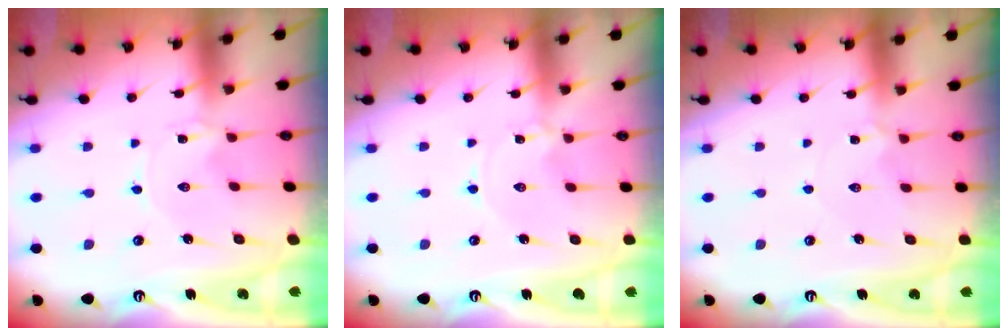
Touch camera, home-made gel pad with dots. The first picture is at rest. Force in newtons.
{"total": 0.0}
{"total": 2.6, "press": 2.6, "slide": 0.5}